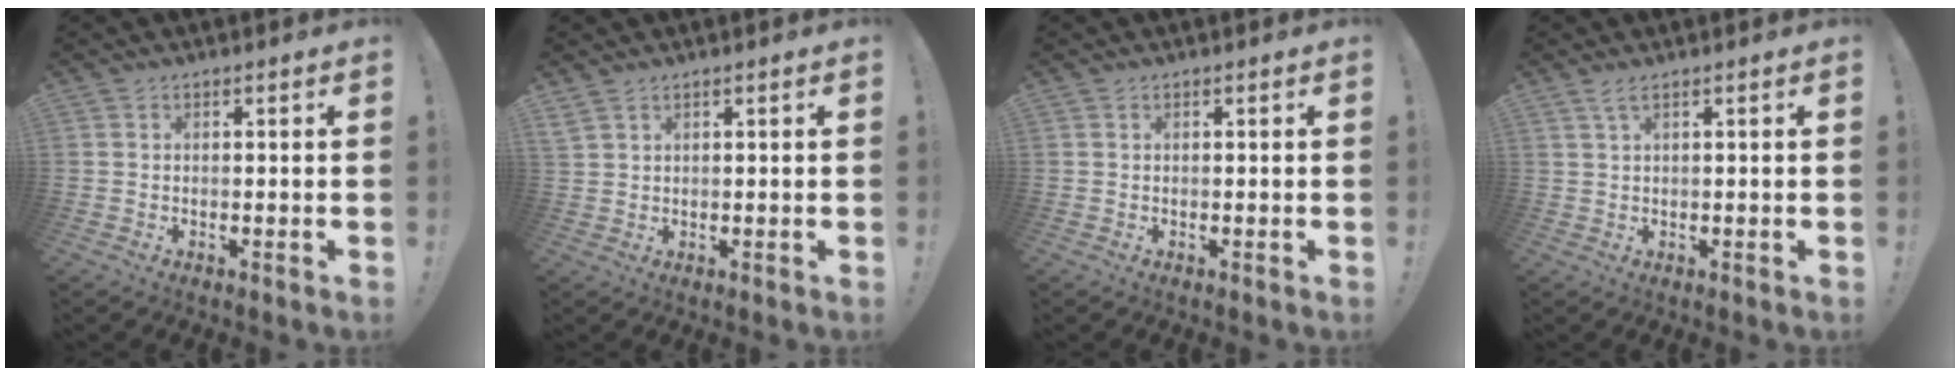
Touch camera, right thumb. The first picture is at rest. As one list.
[{"total": 2.5, "force": [2.0, 0.9, 1.3], "torque": [-0.027, -0.007, 0.038]}, {"total": 0.0}, {"total": 2.2, "force": [1.3, 0.3, 1.8], "torque": [-0.041, 0.002, 0.023]}]